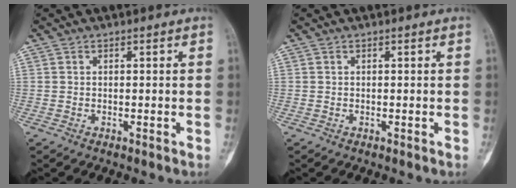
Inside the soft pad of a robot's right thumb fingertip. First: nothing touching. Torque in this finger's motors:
{"motor_torque": [0.01, 0.00, 0.01, 0.00, 0.01]}